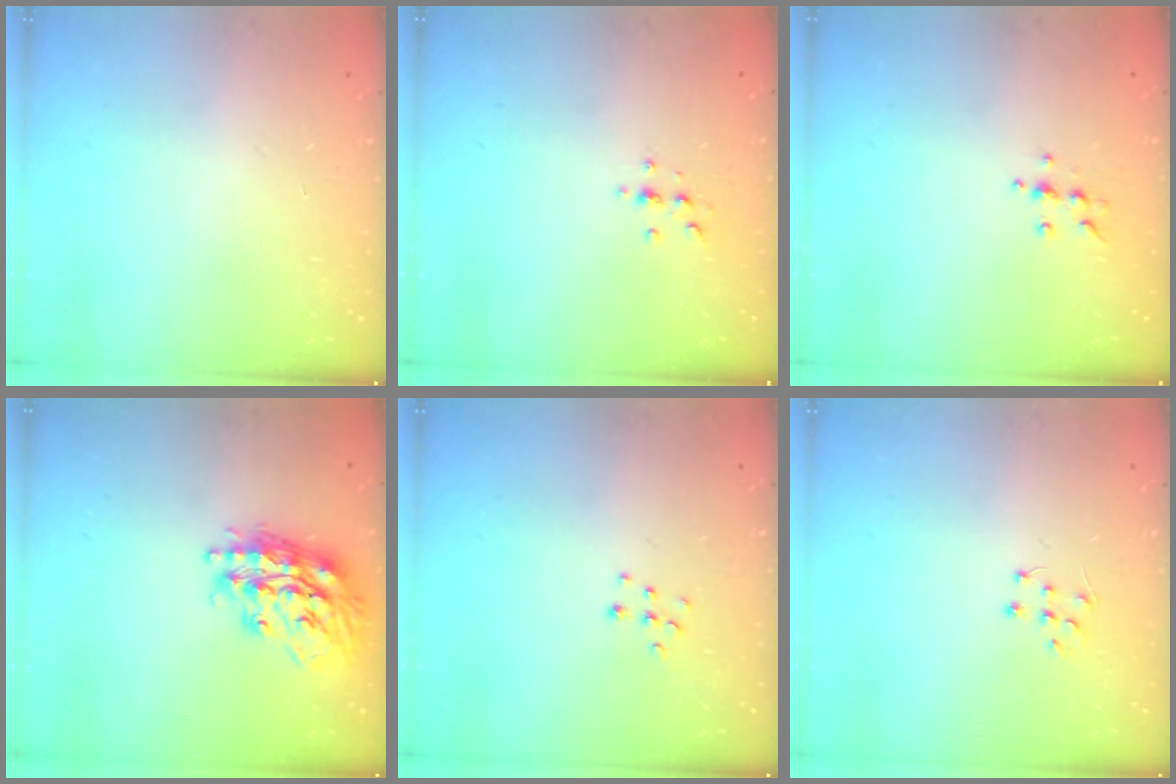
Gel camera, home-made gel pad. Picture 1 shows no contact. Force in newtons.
{"total": 2.2, "press": 2.1, "slide": 0.2}
{"total": 5.0, "press": 4.9, "slide": 0.5}
{"total": 18.8, "press": 18.8, "slide": 1.5}
{"total": 5.8, "press": 5.8, "slide": 0.3}
{"total": 6.1, "press": 6.1, "slide": 0.4}